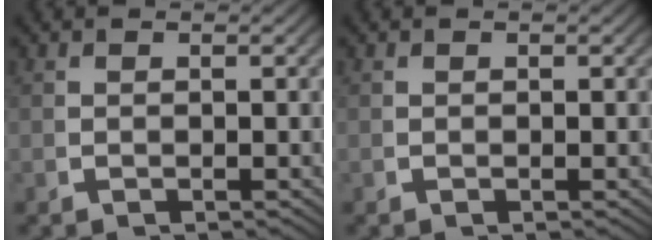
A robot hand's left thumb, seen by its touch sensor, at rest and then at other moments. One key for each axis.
{"total": 0.0}